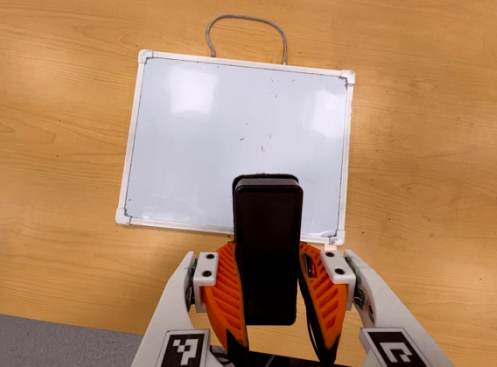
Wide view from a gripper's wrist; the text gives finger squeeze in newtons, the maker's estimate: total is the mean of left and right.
{"total": 8.2, "left": 6.9, "right": 9.5}